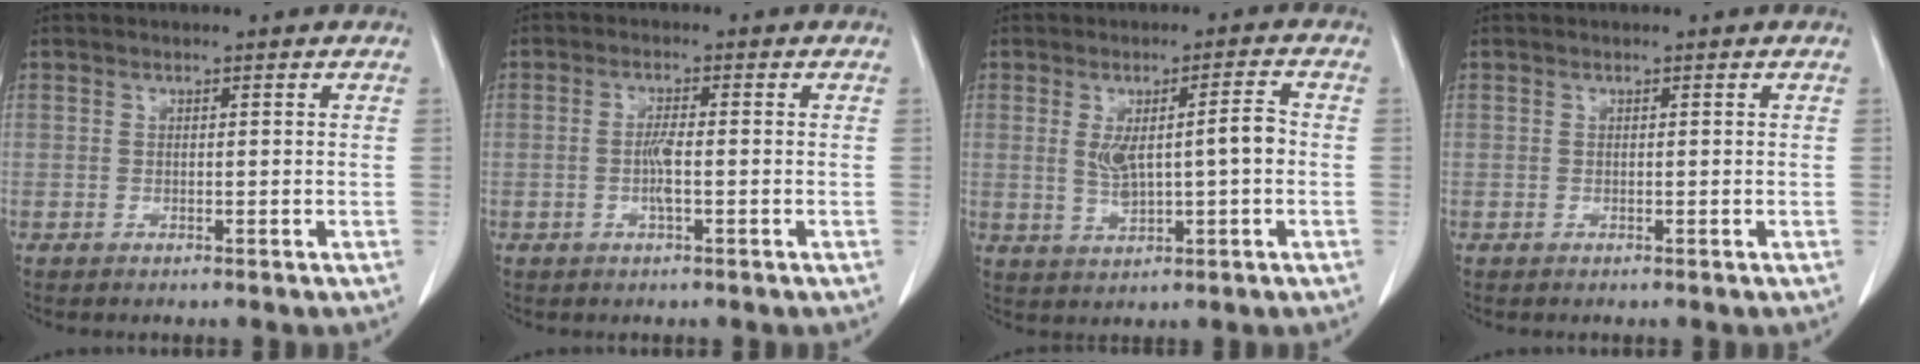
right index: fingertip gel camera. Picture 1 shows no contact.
{"total": 2.7, "force": [-0.7, 0.3, 2.6], "torque": [-0.055, 0.000, -0.014]}
{"total": 6.7, "force": [0.1, 1.5, 6.5], "torque": [-0.112, 0.014, 0.012]}
{"total": 0.0}